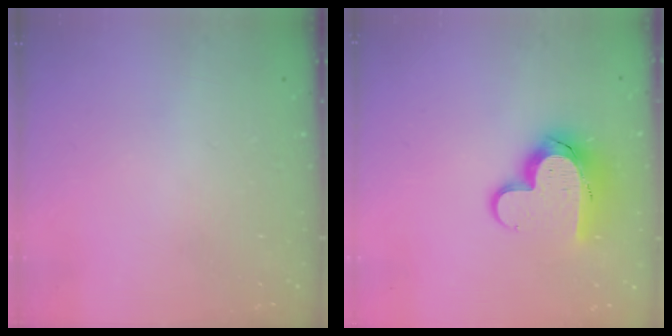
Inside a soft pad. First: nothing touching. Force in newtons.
{"total": 13.6, "press": 13.5, "slide": 1.3}